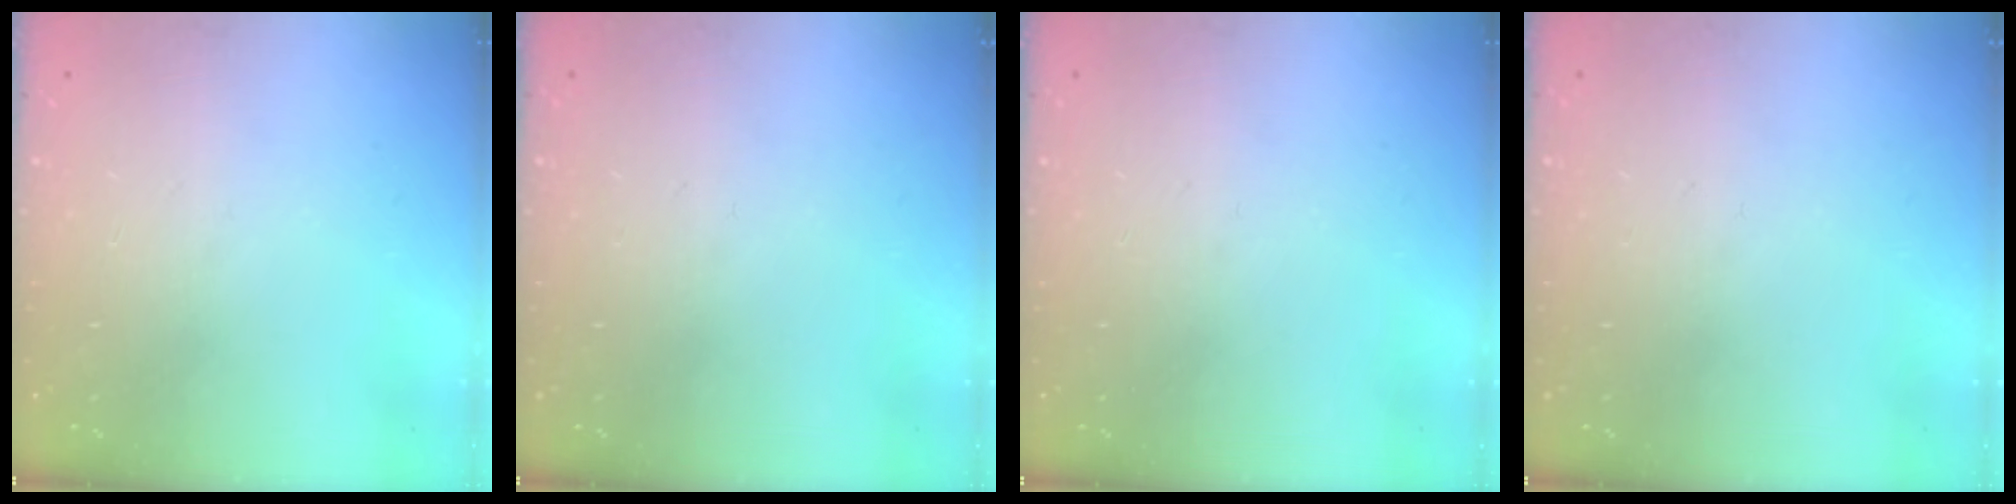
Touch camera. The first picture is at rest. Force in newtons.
{"total": 0.0}
{"total": 0.0}
{"total": 0.0}